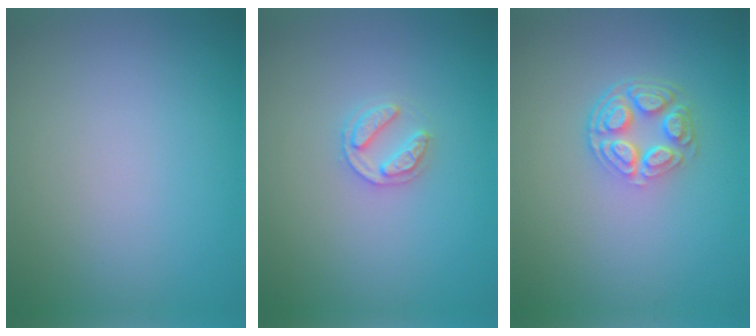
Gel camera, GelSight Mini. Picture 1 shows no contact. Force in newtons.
{"total": 2.0, "press": 2.0, "slide": 0.3}
{"total": 4.3, "press": 3.1, "slide": 2.9}